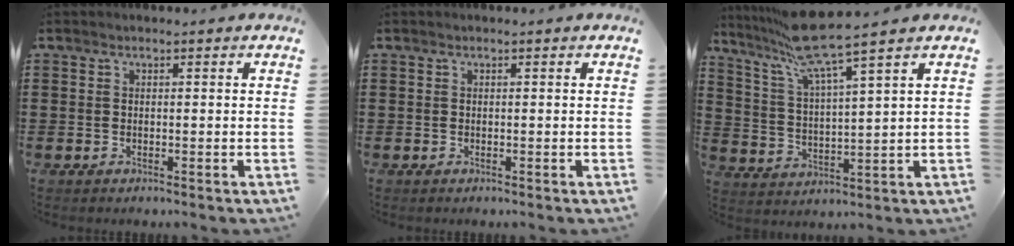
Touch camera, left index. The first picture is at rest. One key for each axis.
{"total": 0.0}
{"total": 9.2, "fx": 7.5, "fy": -0.2, "fz": 5.3, "tx": -0.131, "ty": -0.031, "tz": 0.130}